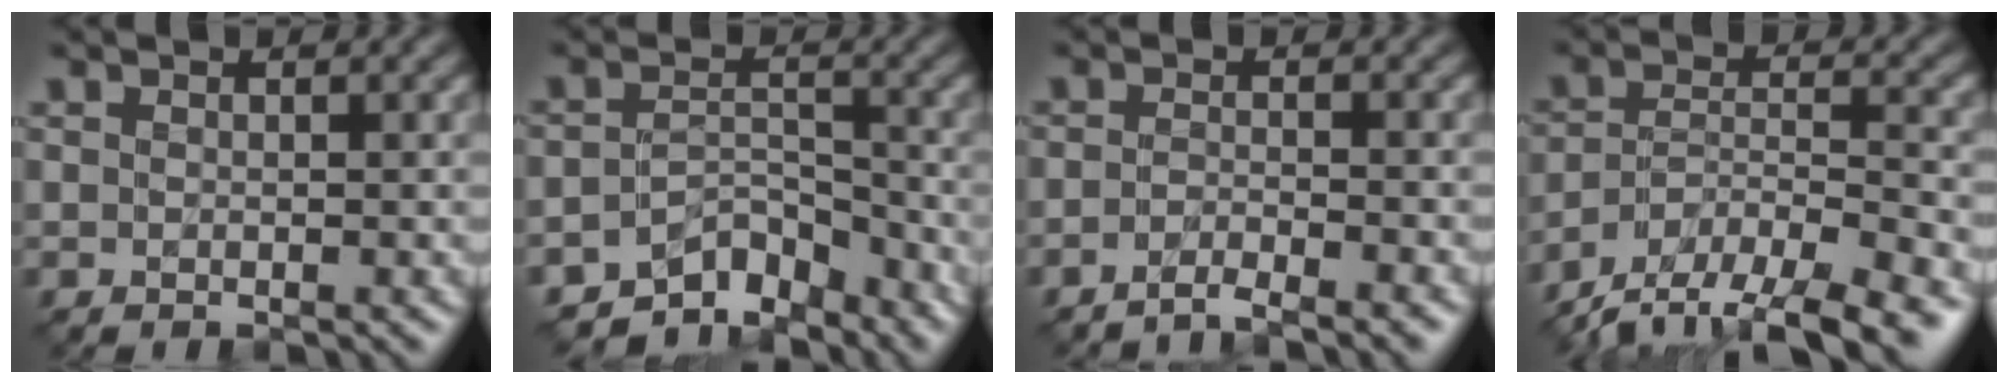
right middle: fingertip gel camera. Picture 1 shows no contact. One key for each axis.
{"total": 5.6, "fx": -5.0, "fy": 1.9, "fz": 1.6, "tx": -0.012, "ty": -0.008, "tz": -0.081}
{"total": 2.6, "fx": -2.3, "fy": 0.3, "fz": 1.3, "tx": -0.015, "ty": -0.007, "tz": -0.051}
{"total": 11.2, "fx": -9.8, "fy": 3.2, "fz": 4.6, "tx": -0.077, "ty": -0.020, "tz": -0.152}